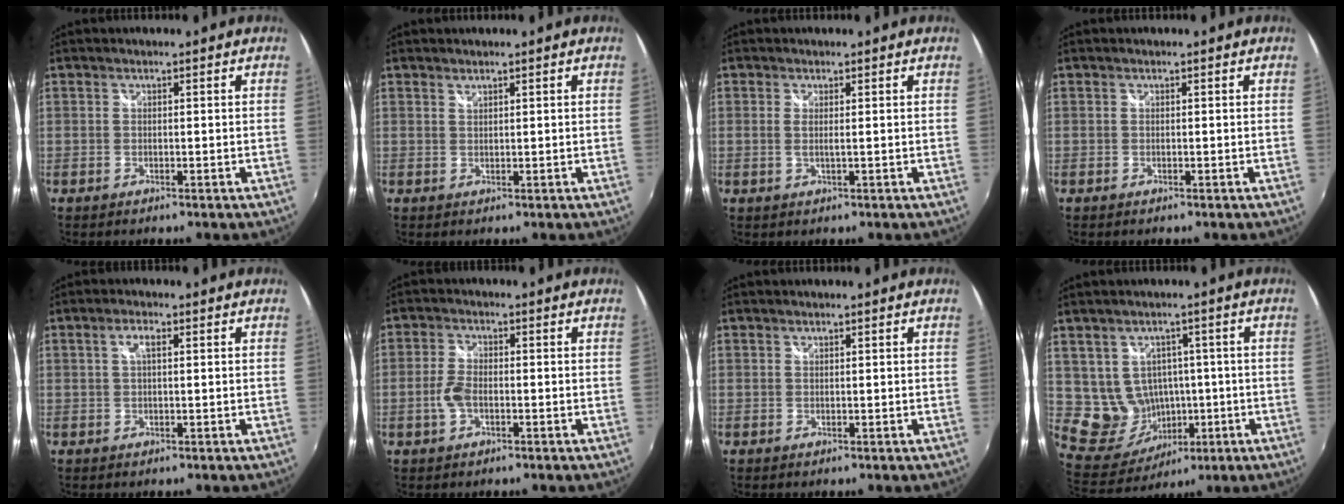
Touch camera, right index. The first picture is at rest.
{"total": 0.8, "force": [0.8, 0.1, 0.2], "torque": [-0.003, 0.000, 0.014]}
{"total": 1.2, "force": [0.4, 0.0, 1.1], "torque": [-0.024, 0.001, 0.006]}
{"total": 0.0}
{"total": 2.3, "force": [0.6, 0.7, 2.1], "torque": [-0.039, 0.005, 0.009]}
{"total": 3.9, "force": [-1.3, 2.1, 3.0], "torque": [-0.070, 0.003, -0.025]}
{"total": 0.0}
{"total": 10.2, "force": [0.3, 9.8, 3.0], "torque": [-0.083, 0.008, 0.036]}